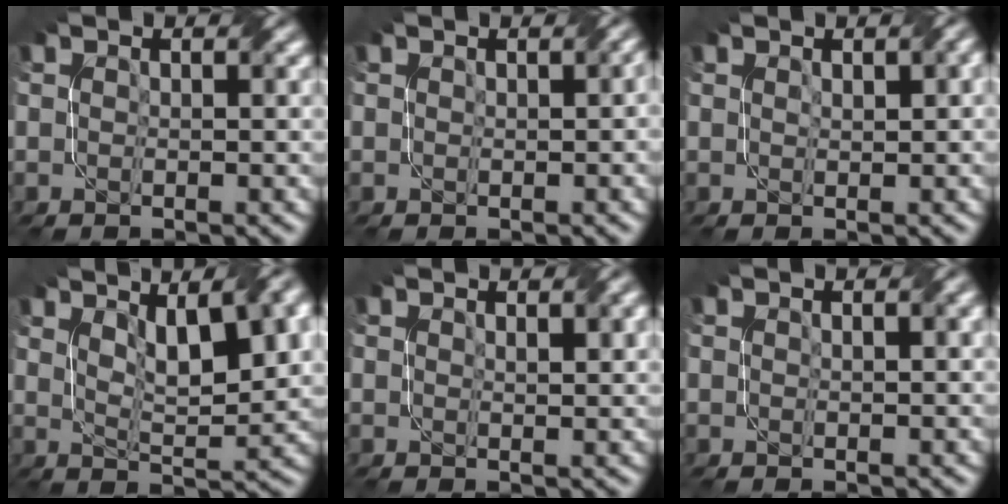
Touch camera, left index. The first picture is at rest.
{"total": 0.7, "force": [-0.5, 0.0, 0.5], "torque": [0.000, 0.005, -0.006]}
{"total": 1.4, "force": [0.7, 0.3, 1.2], "torque": [-0.016, 0.000, 0.014]}
{"total": 8.5, "force": [3.6, 2.8, 7.1], "torque": [-0.101, 0.011, 0.058]}
{"total": 2.1, "force": [1.1, 0.5, 1.7], "torque": [-0.017, 0.001, 0.020]}
{"total": 1.0, "force": [0.4, 0.1, 0.9], "torque": [-0.014, 0.001, 0.006]}